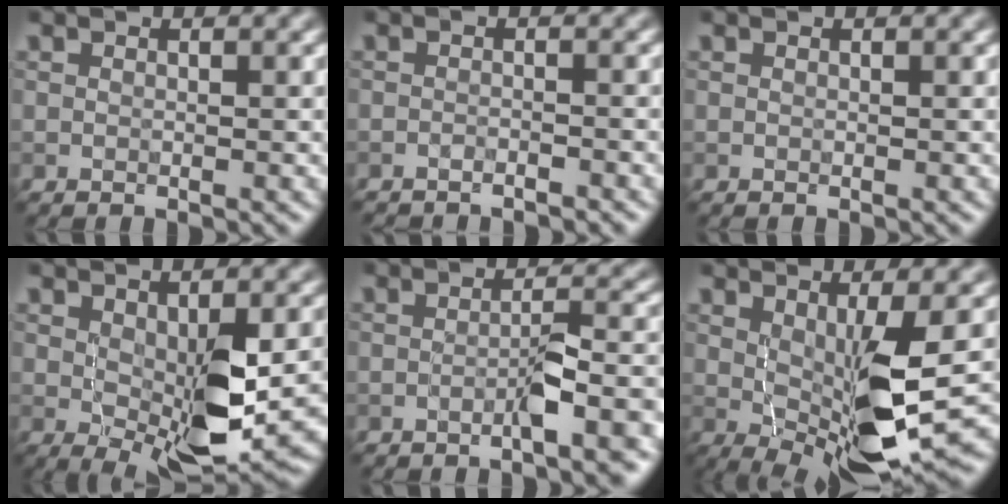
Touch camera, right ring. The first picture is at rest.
{"total": 1.8, "force": [-1.8, 0.2, 0.1], "torque": [0.008, -0.008, -0.029]}
{"total": 0.0}
{"total": 7.2, "force": [-0.9, 2.6, 6.7], "torque": [-0.126, -0.011, -0.003]}
{"total": 3.6, "force": [-1.8, 0.6, 3.1], "torque": [-0.040, 0.012, -0.032]}
{"total": 7.0, "force": [-0.3, 1.8, 6.8], "torque": [-0.122, -0.011, 0.006]}